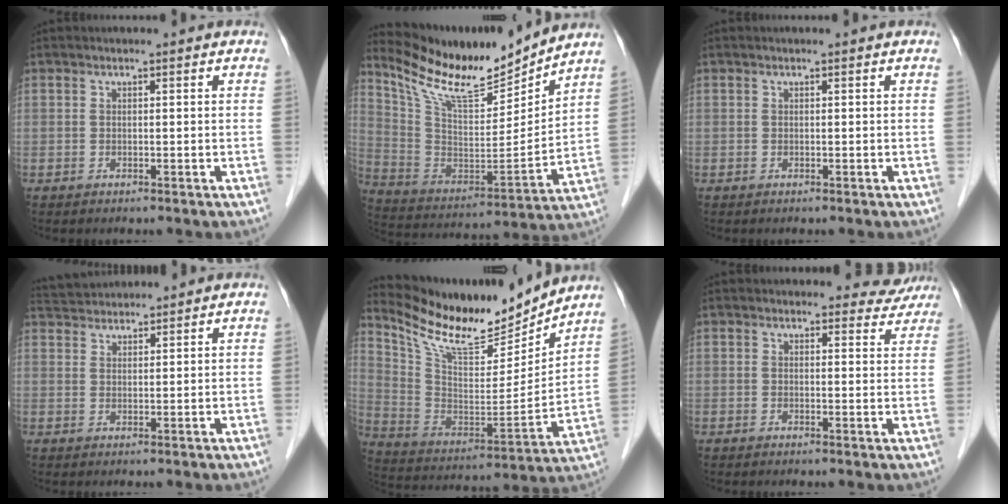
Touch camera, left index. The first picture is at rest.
{"total": 16.6, "force": [15.0, 2.0, 6.8], "torque": [-0.139, -0.020, 0.272]}
{"total": 0.0}
{"total": 5.6, "force": [5.5, 0.7, 0.8], "torque": [-0.021, 0.036, 0.097]}
{"total": 17.9, "force": [16.2, 3.0, 7.0], "torque": [-0.144, -0.029, 0.280]}
{"total": 4.5, "force": [4.2, 1.5, -0.6], "torque": [0.024, -0.019, 0.026]}